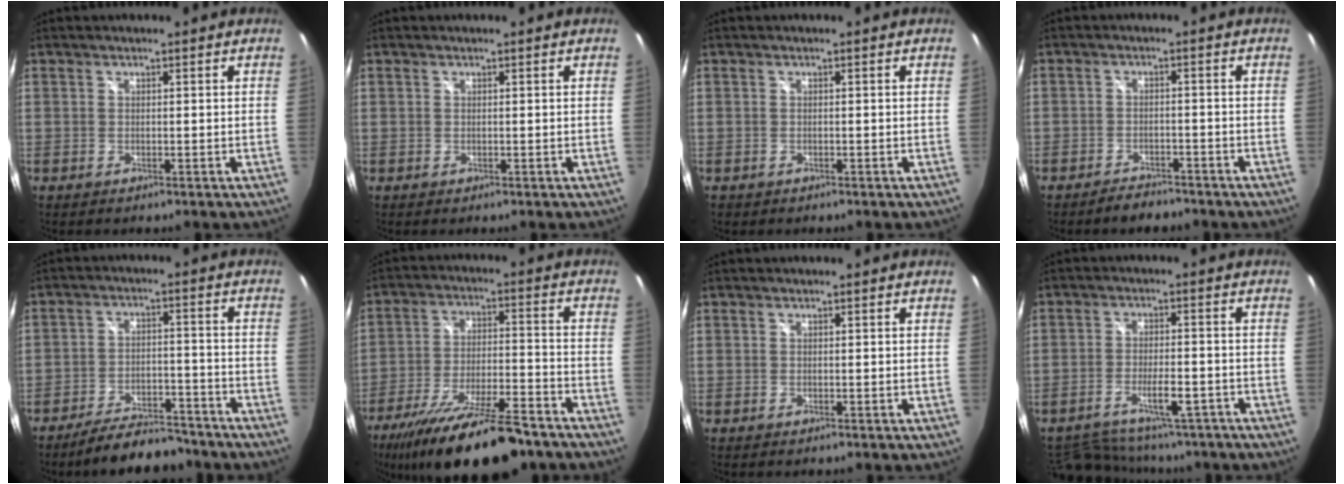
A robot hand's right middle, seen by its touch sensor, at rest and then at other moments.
{"total": 0.0}
{"total": 0.8, "force": [-0.5, 0.6, 0.2], "torque": [-0.007, -0.002, -0.008]}
{"total": 3.9, "force": [-3.5, 1.6, 0.8], "torque": [-0.023, 0.009, -0.053]}
{"total": 10.5, "force": [-9.3, 3.2, 3.6], "torque": [-0.078, 0.015, -0.131]}
{"total": 21.5, "force": [-16.6, 5.0, 12.8], "torque": [-0.244, -0.047, -0.261]}
{"total": 0.0}
{"total": 15.4, "force": [-12.4, 6.0, 6.7], "torque": [-0.147, -0.007, -0.174]}